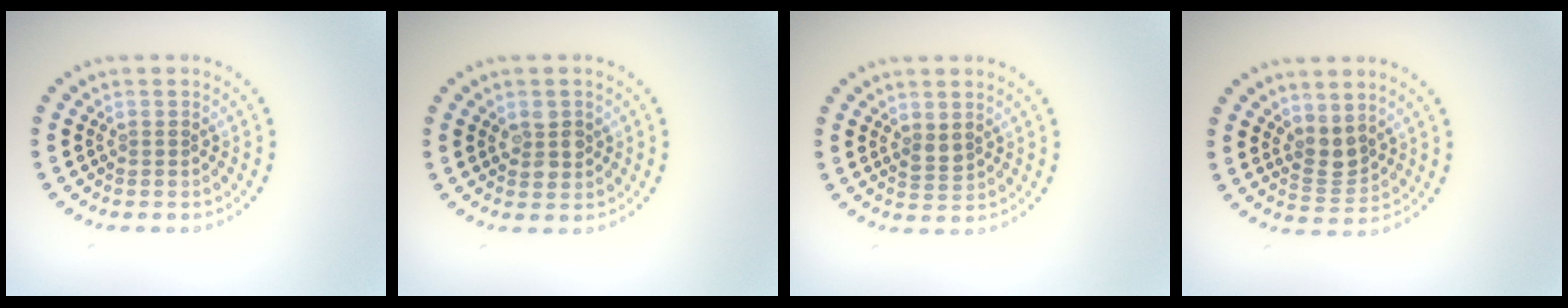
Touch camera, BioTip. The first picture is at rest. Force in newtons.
{"total": 2.2, "press": 2.1, "slide": 0.6}
{"total": 1.1, "press": 1.1, "slide": 0.4}
{"total": 2.3, "press": 1.9, "slide": 1.3}